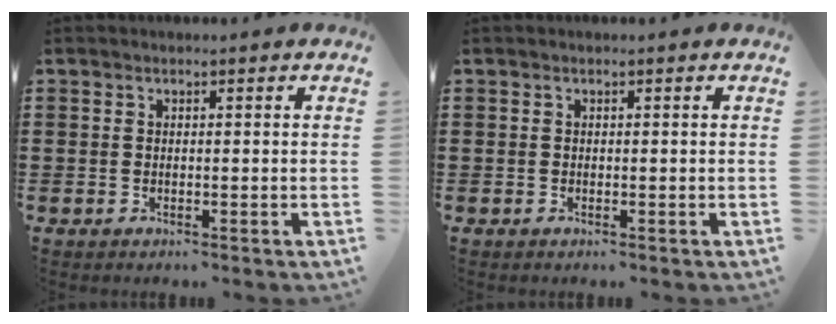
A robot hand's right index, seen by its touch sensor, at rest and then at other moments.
{"total": 0.0}